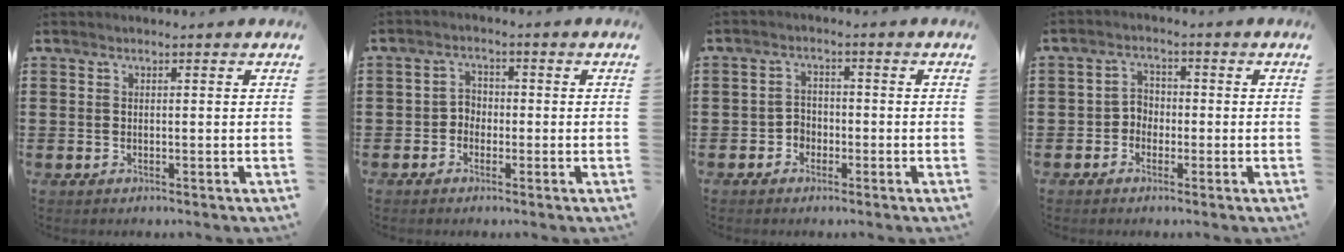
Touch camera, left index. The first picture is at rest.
{"total": 2.5, "force": [-1.3, 2.0, 0.7], "torque": [-0.022, 0.008, -0.031]}
{"total": 2.5, "force": [-1.7, 1.8, 0.4], "torque": [-0.016, 0.005, -0.038]}
{"total": 2.9, "force": [-1.5, 2.3, 0.8], "torque": [-0.025, 0.010, -0.036]}